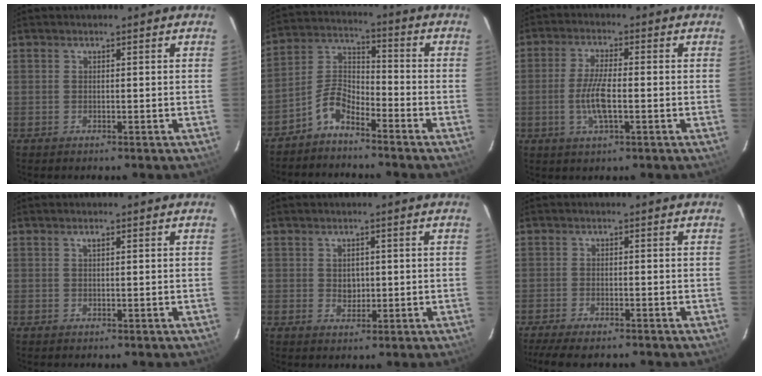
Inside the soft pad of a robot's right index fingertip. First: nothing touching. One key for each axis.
{"total": 6.6, "fx": -4.9, "fy": 2.6, "fz": 3.5, "tx": -0.088, "ty": 0.025, "tz": -0.101}
{"total": 6.7, "fx": -1.4, "fy": 1.7, "fz": 6.3, "tx": -0.130, "ty": -0.002, "tz": -0.029}
{"total": 0.6, "fx": 0.3, "fy": 0.2, "fz": 0.5, "tx": -0.010, "ty": 0.003, "tz": 0.005}
{"total": 2.6, "fx": 0.2, "fy": 2.3, "fz": 1.1, "tx": -0.016, "ty": 0.002, "tz": 0.006}
{"total": 7.4, "fx": -6.2, "fy": 1.4, "fz": 3.8, "tx": -0.092, "ty": -0.028, "tz": -0.105}